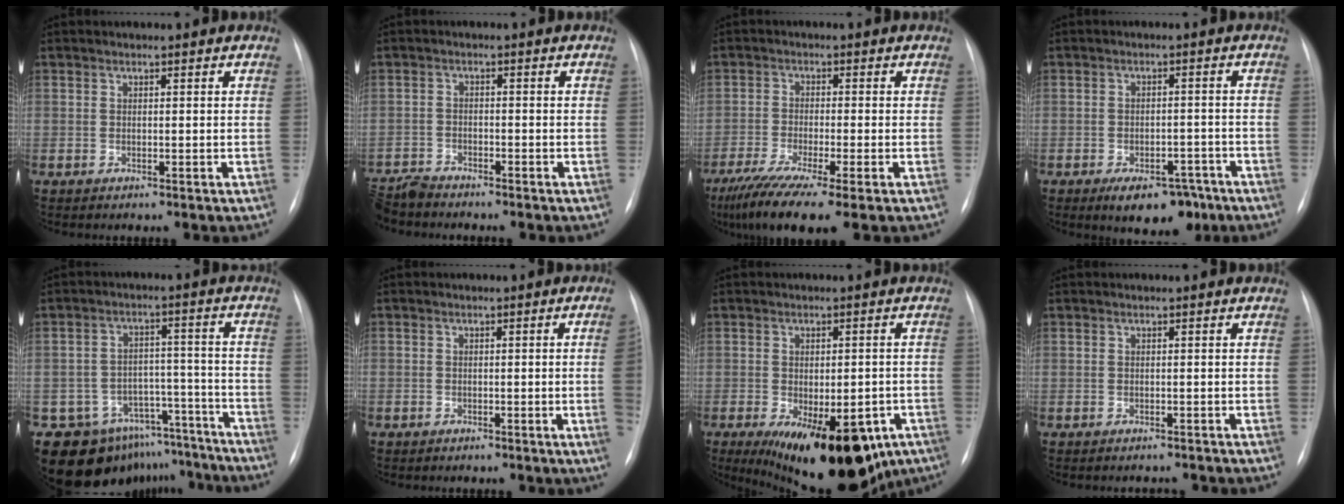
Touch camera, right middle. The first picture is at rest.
{"total": 4.9, "force": [-4.9, 0.5, 0.4], "torque": [-0.003, -0.018, -0.094]}
{"total": 11.7, "force": [-8.0, 0.8, 8.5], "torque": [-0.151, -0.029, -0.134]}
{"total": 8.2, "force": [-5.6, 4.0, 4.5], "torque": [-0.053, 0.010, -0.076]}
{"total": 15.2, "force": [-12.3, 8.7, 1.6], "torque": [-0.016, 0.069, -0.160]}
{"total": 3.0, "force": [-0.7, -0.7, 2.9], "torque": [-0.037, 0.000, -0.011]}
{"total": 20.2, "force": [-11.0, 9.4, 14.2], "torque": [-0.182, -0.017, -0.136]}
{"total": 2.2, "force": [-2.1, 0.6, 0.6], "torque": [-0.010, -0.003, -0.021]}